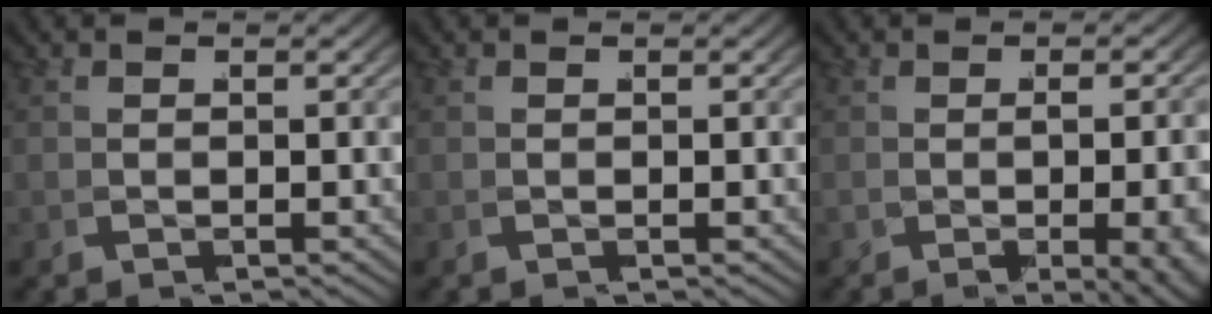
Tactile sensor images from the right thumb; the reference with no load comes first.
{"total": 0.0}
{"total": 5.0, "force": [-1.4, 1.3, 4.7], "torque": [-0.052, -0.004, -0.017]}